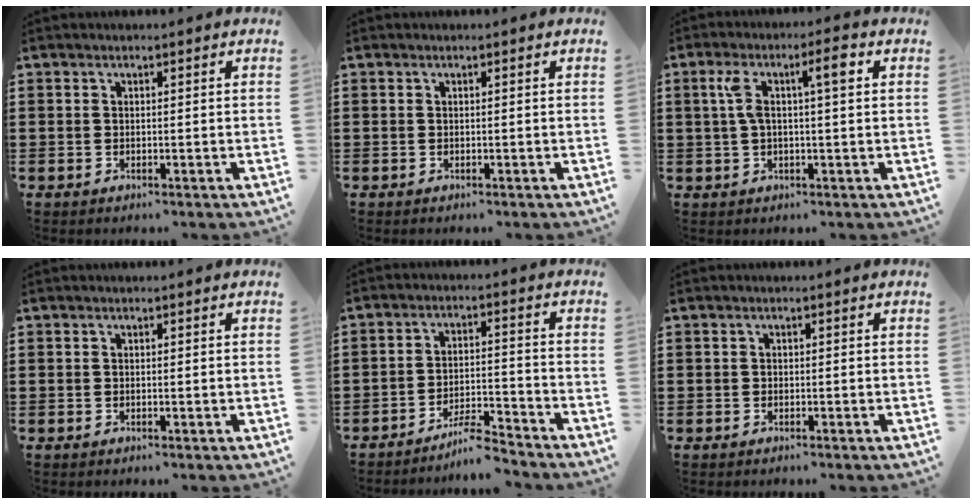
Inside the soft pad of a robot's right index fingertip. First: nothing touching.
{"total": 0.0}
{"total": 6.3, "force": [1.8, 1.3, 5.9], "torque": [-0.110, 0.005, 0.024]}
{"total": 0.0}
{"total": 5.5, "force": [-5.1, 0.2, 2.0], "torque": [-0.041, -0.003, -0.099]}
{"total": 0.6, "force": [-0.1, 0.6, 0.2], "torque": [-0.007, 0.002, -0.003]}